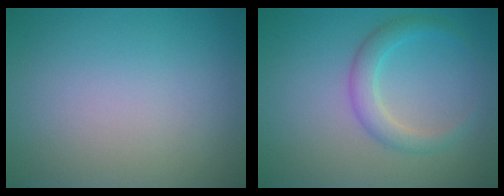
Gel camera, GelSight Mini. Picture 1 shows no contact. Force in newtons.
{"total": 2.6, "press": 2.6, "slide": 0.0}